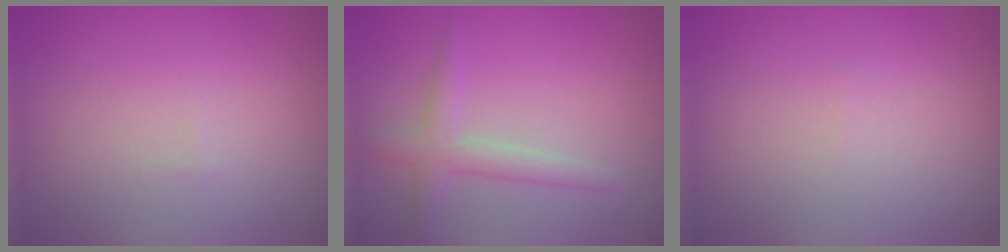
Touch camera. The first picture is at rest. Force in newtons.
{"total": 2.4, "press": 2.4, "slide": 0.1}
{"total": 0.0}